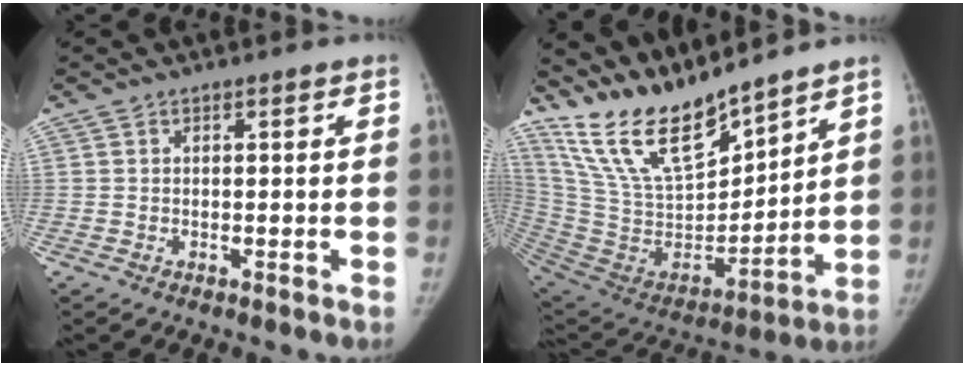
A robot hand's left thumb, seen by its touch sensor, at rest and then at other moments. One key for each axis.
{"total": 19.3, "fx": 16.5, "fy": 5.1, "fz": 8.6, "tx": -0.124, "ty": -0.103, "tz": 0.326}